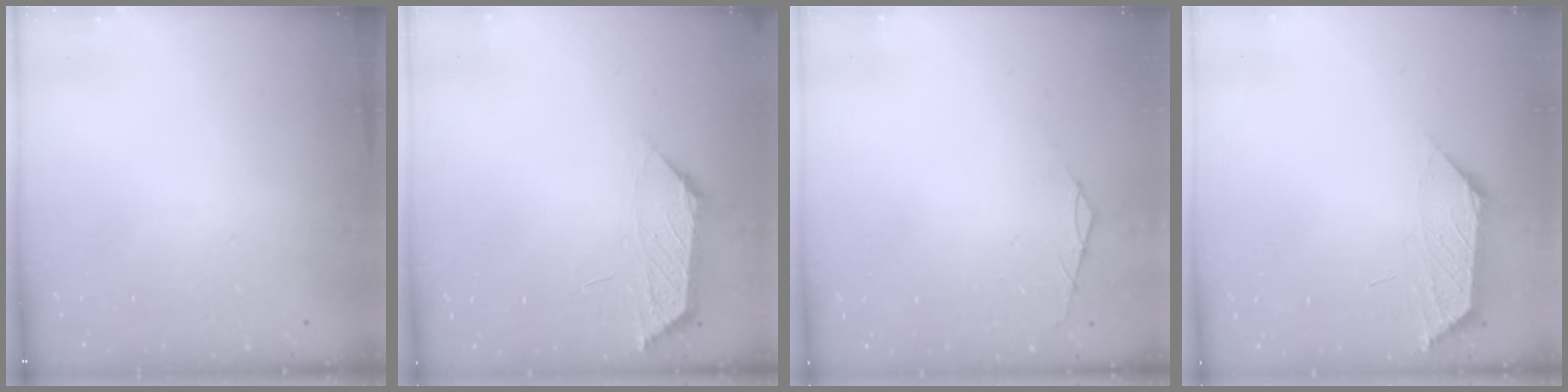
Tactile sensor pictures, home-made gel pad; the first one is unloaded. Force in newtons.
{"total": 0.8, "press": 0.7, "slide": 0.4}
{"total": 0.7, "press": 0.6, "slide": 0.4}
{"total": 1.8, "press": 1.7, "slide": 0.5}